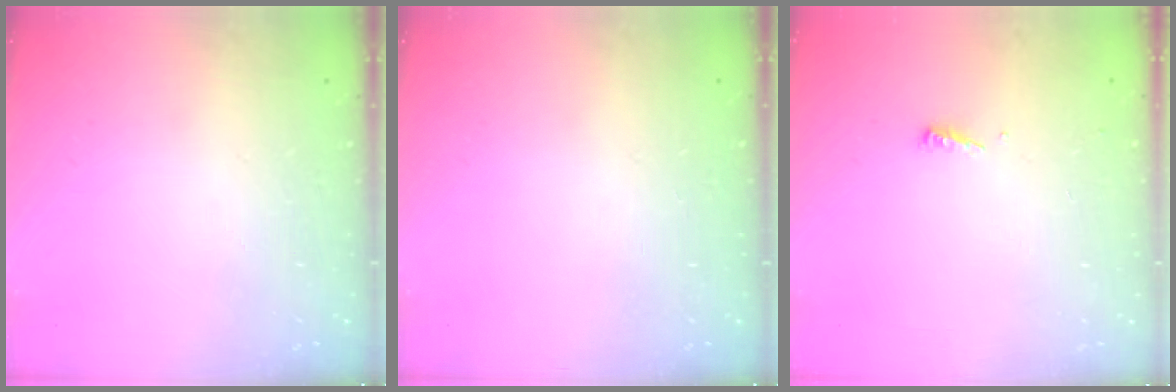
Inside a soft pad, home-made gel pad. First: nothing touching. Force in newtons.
{"total": 0.0}
{"total": 3.1, "press": 3.1, "slide": 0.3}